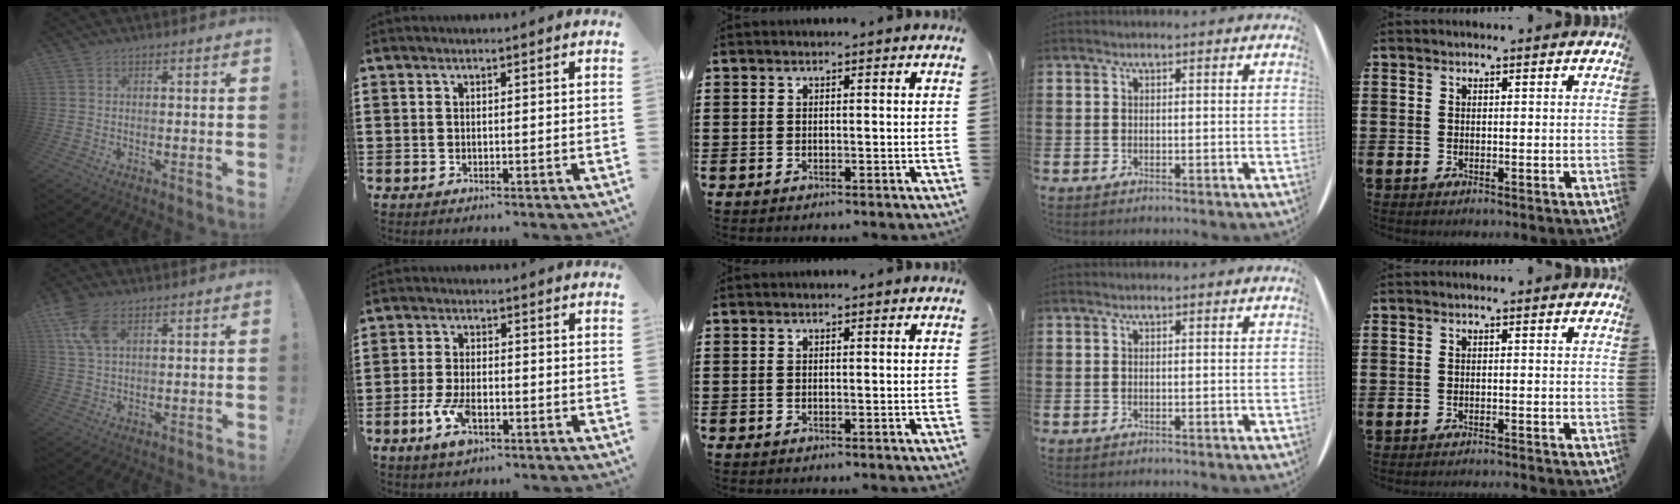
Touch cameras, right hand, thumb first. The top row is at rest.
{"thumb": {"total": 9.3, "force": [4.6, 4.9, 6.5], "torque": [-0.134, -0.010, 0.087]}, "index": {"total": 5.1, "force": [-2.1, 2.3, 4.1], "torque": [-0.097, -0.006, -0.042]}, "little": {"total": 1.0, "force": [-1.0, -0.2, 0.0], "torque": [0.001, 0.001, -0.020]}}